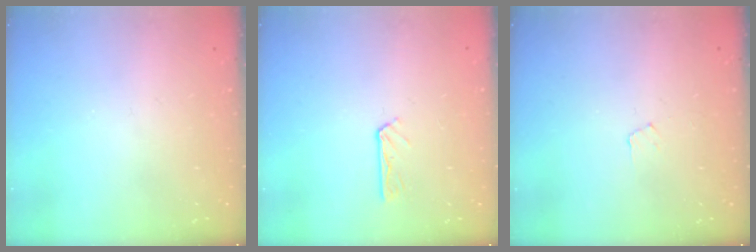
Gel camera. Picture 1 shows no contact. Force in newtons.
{"total": 2.6, "press": 2.6, "slide": 0.2}
{"total": 3.6, "press": 3.6, "slide": 0.4}